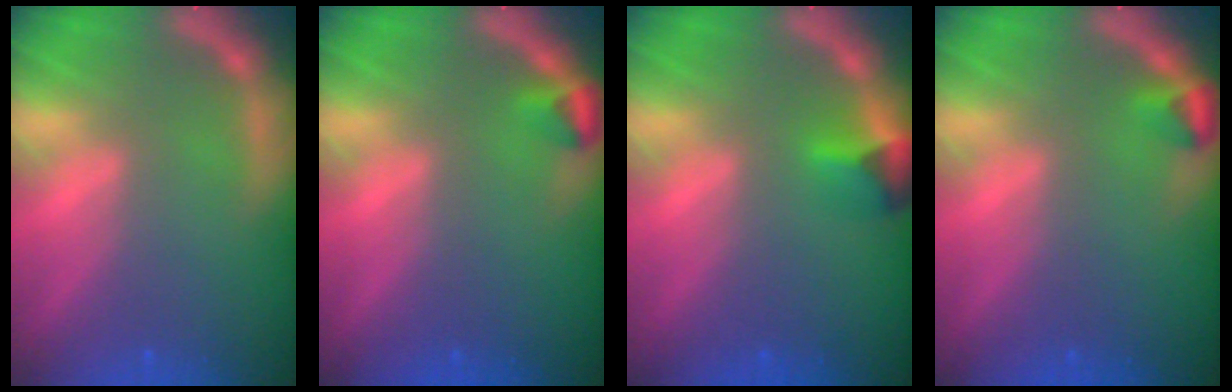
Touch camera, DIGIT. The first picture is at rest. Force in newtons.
{"total": 1.5}
{"total": 2.4}
{"total": 1.5}